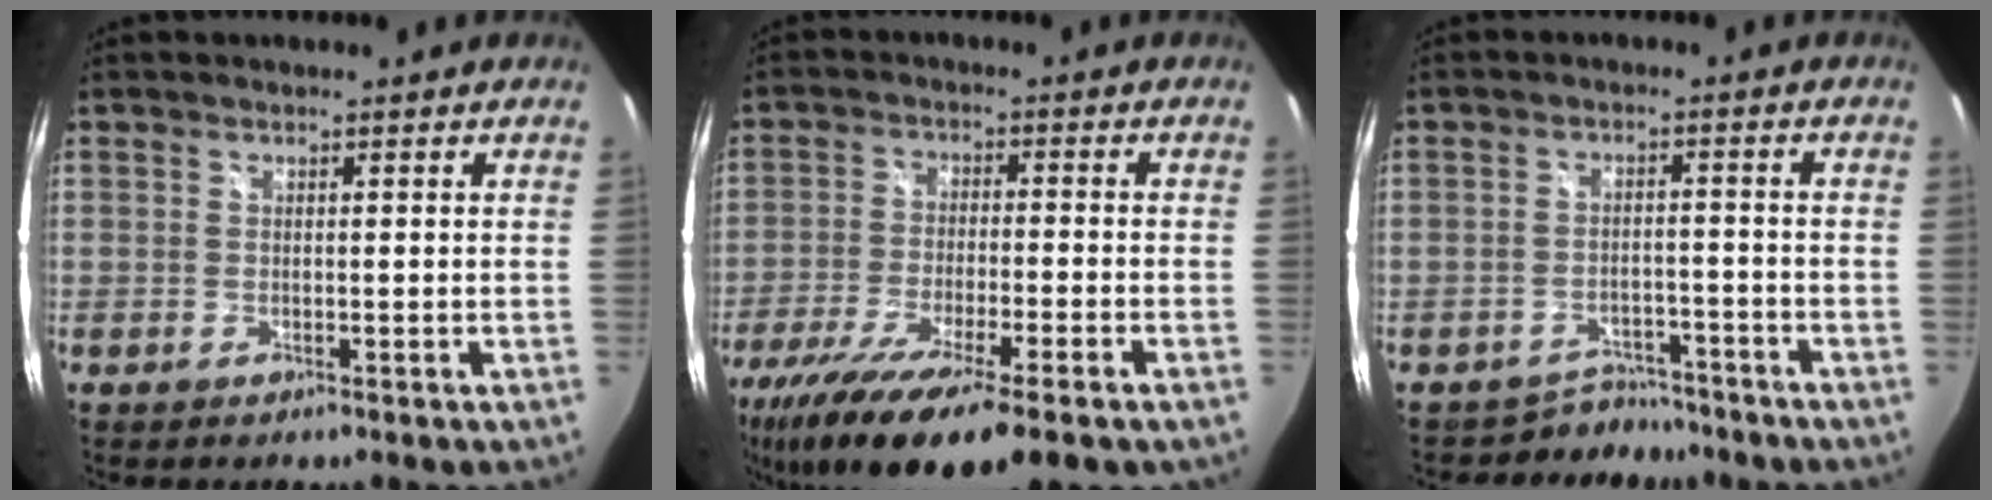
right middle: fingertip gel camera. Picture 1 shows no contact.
{"total": 18.9, "force": [-13.1, 3.7, 13.1], "torque": [-0.253, -0.067, -0.217]}
{"total": 5.5, "force": [-4.8, 2.5, -0.7], "torque": [0.009, 0.014, -0.071]}